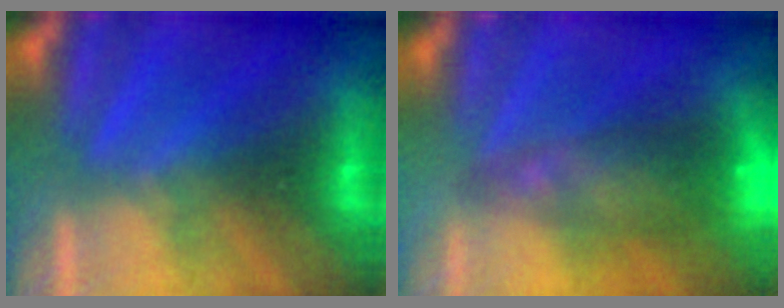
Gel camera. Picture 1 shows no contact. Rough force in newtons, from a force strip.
{"total": 7.0}